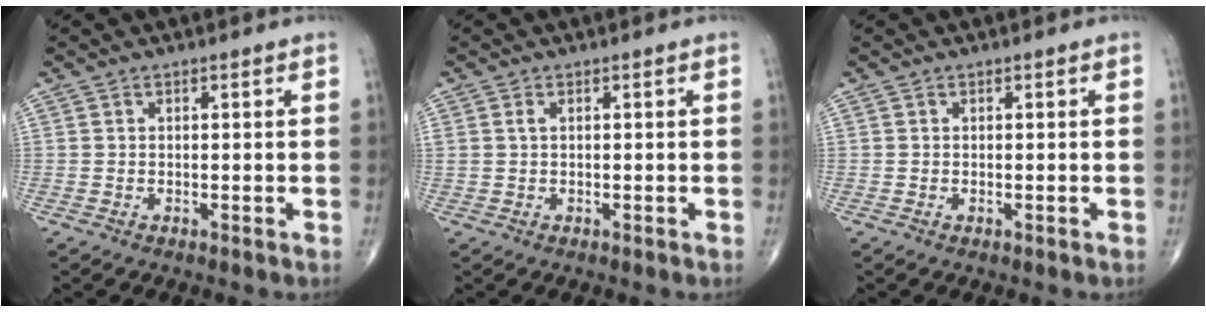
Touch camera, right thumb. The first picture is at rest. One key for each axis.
{"total": 1.0, "fx": 0.3, "fy": 0.5, "fz": 0.8, "tx": -0.022, "ty": 0.006, "tz": 0.008}
{"total": 0.0}